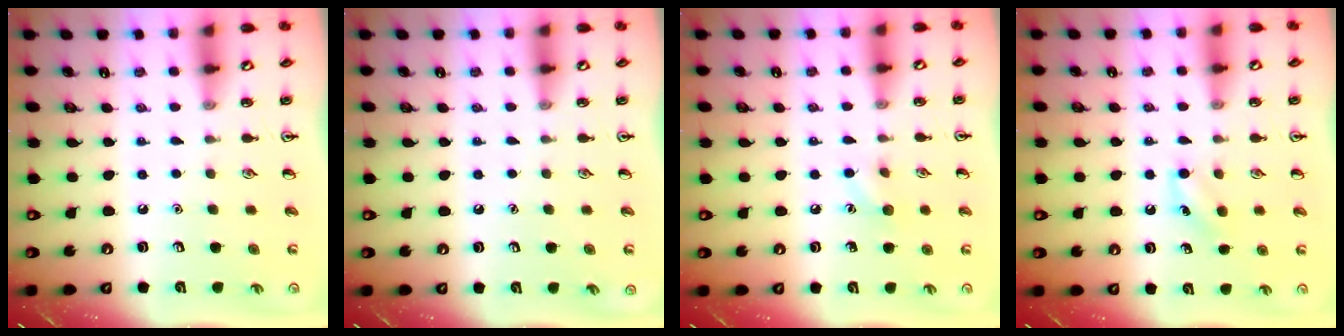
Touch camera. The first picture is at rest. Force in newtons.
{"total": 0.0}
{"total": 6.1, "press": 5.8, "slide": 1.8}
{"total": 5.8, "press": 5.5, "slide": 1.7}